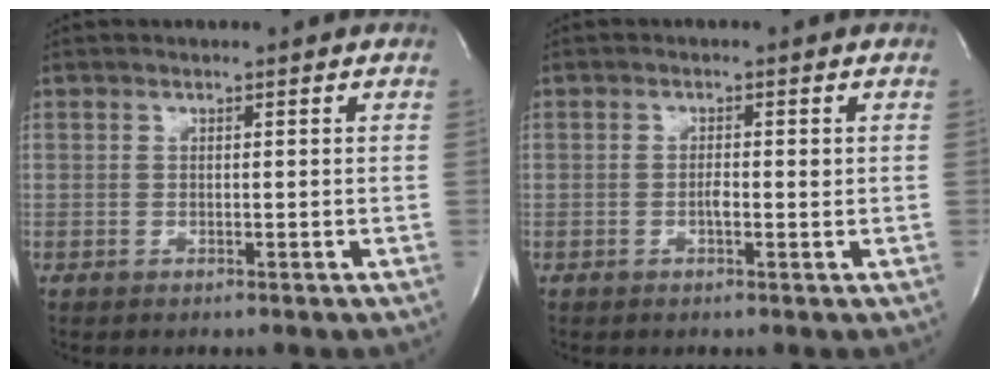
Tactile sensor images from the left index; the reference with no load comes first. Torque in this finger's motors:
{"motor_torque": [0.14, -0.11, 0.00, 0.00]}